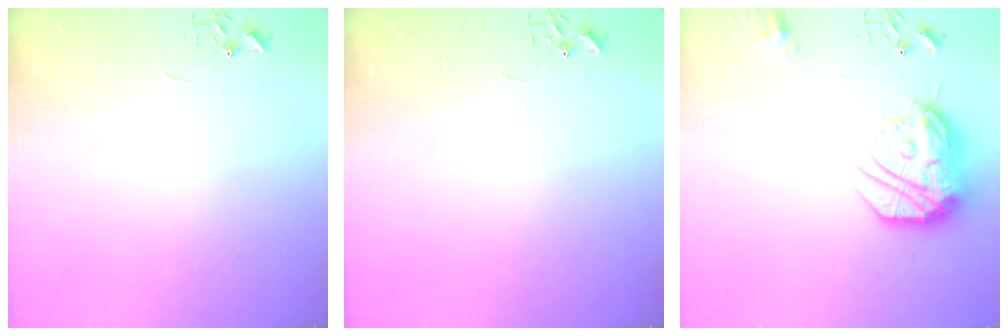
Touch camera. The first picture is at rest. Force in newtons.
{"total": 0.0}
{"total": 17.7, "press": 17.7, "slide": 1.6}